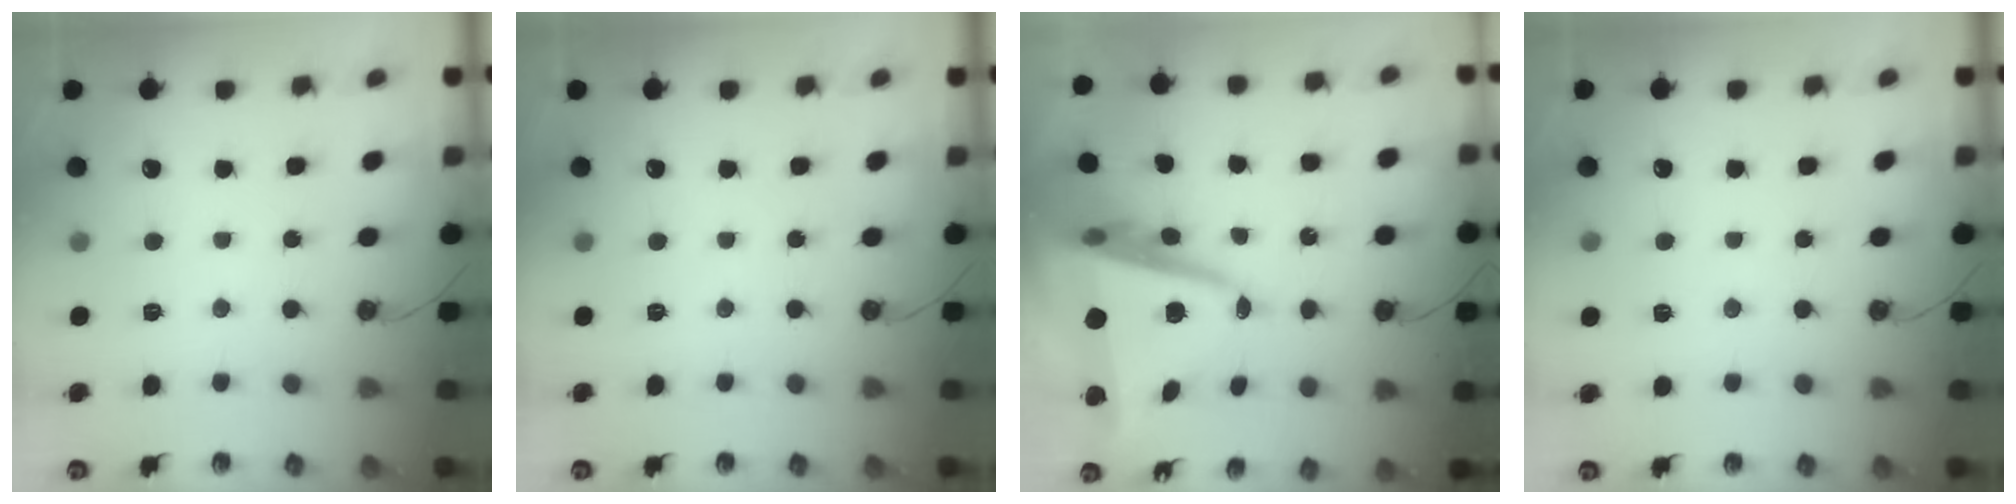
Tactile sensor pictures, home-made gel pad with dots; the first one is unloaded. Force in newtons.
{"total": 0.0}
{"total": 14.8, "press": 14.5, "slide": 3.0}
{"total": 2.5, "press": 2.2, "slide": 1.1}